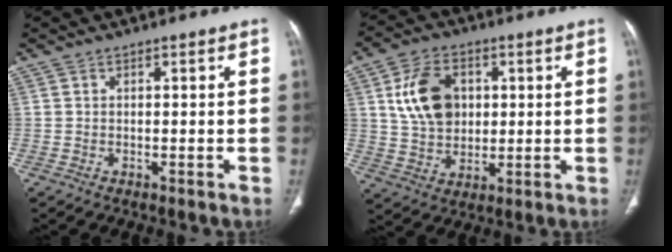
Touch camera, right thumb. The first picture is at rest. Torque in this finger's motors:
{"motor_torque": [-0.05, -0.10, 0.75, -0.15, 0.11]}